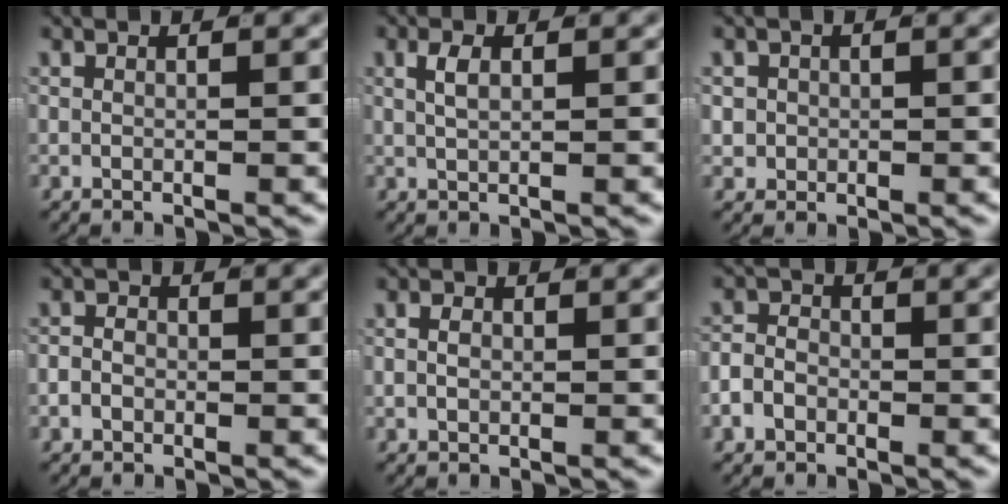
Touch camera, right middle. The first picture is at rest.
{"total": 1.6, "force": [0.6, 0.3, 1.4], "torque": [-0.025, -0.001, 0.014]}
{"total": 2.6, "force": [0.2, 2.4, 0.8], "torque": [-0.022, -0.003, 0.004]}
{"total": 1.7, "force": [-0.6, 1.4, 0.7], "torque": [-0.014, 0.001, -0.013]}
{"total": 0.9, "force": [0.1, 0.6, 0.7], "torque": [-0.012, -0.001, 0.005]}
{"total": 3.0, "force": [-1.1, 2.4, 1.4], "torque": [-0.023, 0.001, -0.024]}